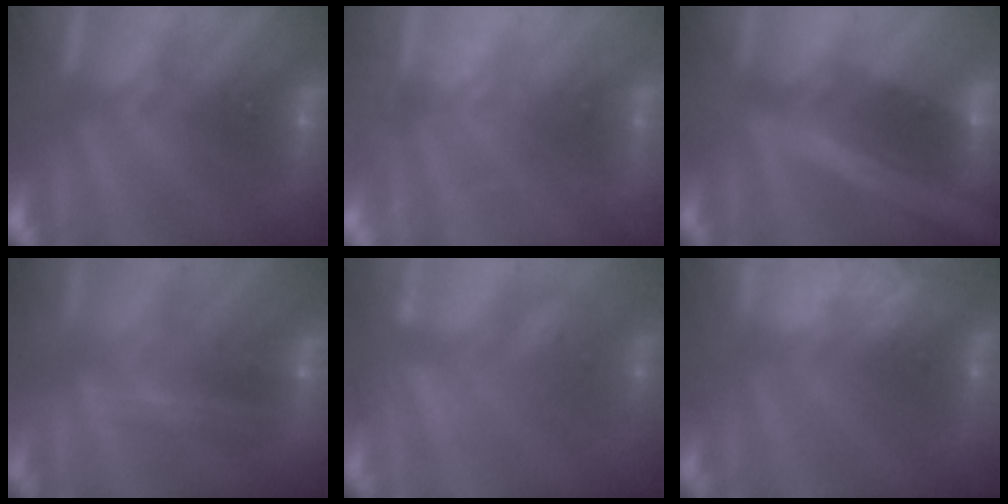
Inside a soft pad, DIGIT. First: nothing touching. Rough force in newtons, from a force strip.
{"total": 2.2}
{"total": 2.1}
{"total": 2.4}
{"total": 2.8}
{"total": 7.3}